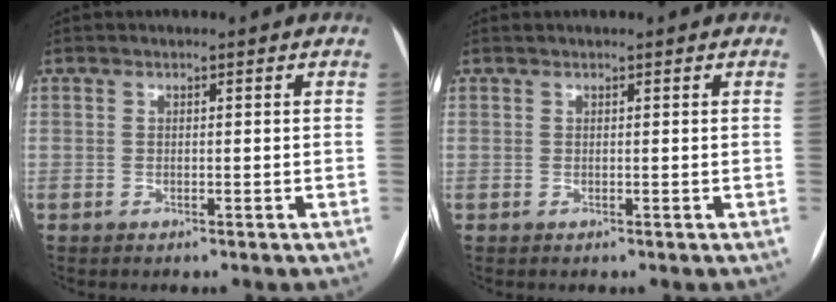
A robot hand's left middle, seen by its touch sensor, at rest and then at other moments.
{"total": 0.0}